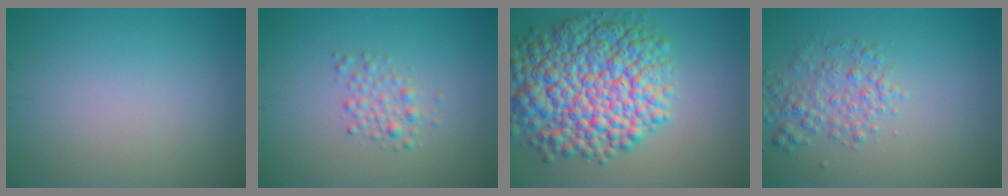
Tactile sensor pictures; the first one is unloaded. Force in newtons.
{"total": 1.8, "press": 1.8, "slide": 0.0}
{"total": 13.0, "press": 12.9, "slide": 0.4}
{"total": 2.9, "press": 2.9, "slide": 0.1}